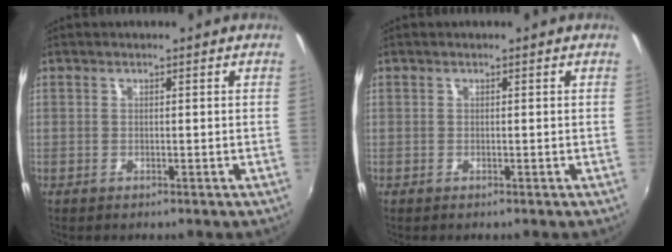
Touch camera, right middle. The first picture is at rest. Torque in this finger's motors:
{"motor_torque": [-0.14, -0.29, -0.01, 0.01]}